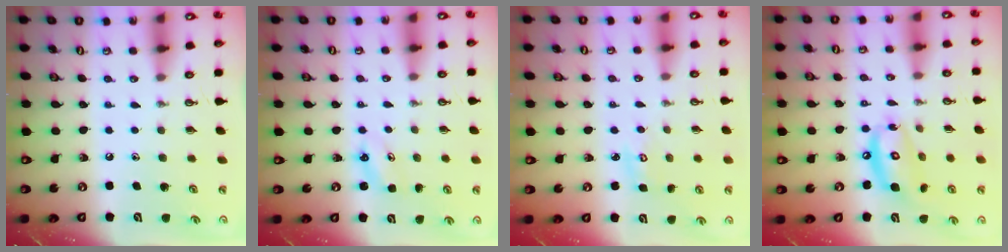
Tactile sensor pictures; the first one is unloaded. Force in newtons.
{"total": 4.5, "press": 4.5, "slide": 0.2}
{"total": 4.0, "press": 4.0, "slide": 0.3}
{"total": 12.2, "press": 12.1, "slide": 1.2}